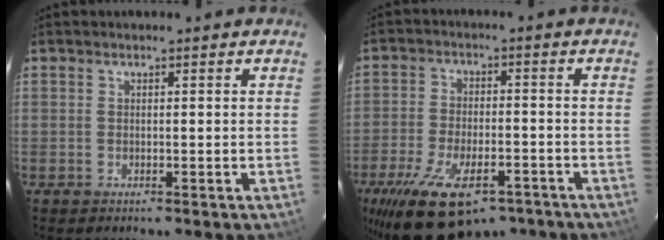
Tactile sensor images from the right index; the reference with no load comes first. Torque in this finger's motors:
{"motor_torque": [1.23, -0.91, 0.92, 0.21]}